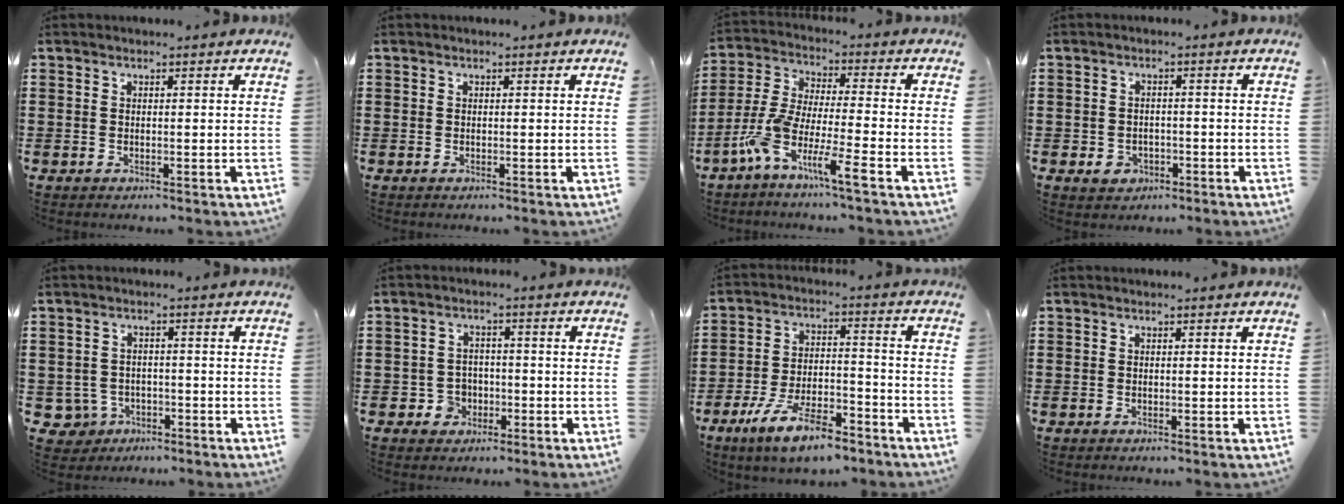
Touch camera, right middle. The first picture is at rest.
{"total": 0.0}
{"total": 8.5, "force": [-6.1, 0.3, 5.9], "torque": [-0.147, -0.021, -0.127]}
{"total": 2.1, "force": [-1.2, 1.5, 0.7], "torque": [-0.018, 0.001, -0.025]}
{"total": 3.1, "force": [-1.9, 2.2, 0.8], "torque": [-0.039, -0.001, -0.044]}
{"total": 3.3, "force": [-1.5, 2.8, 1.0], "torque": [-0.027, 0.004, -0.033]}
{"total": 10.2, "force": [-7.5, 2.6, 6.3], "torque": [-0.124, 0.017, -0.142]}
{"total": 0.0}